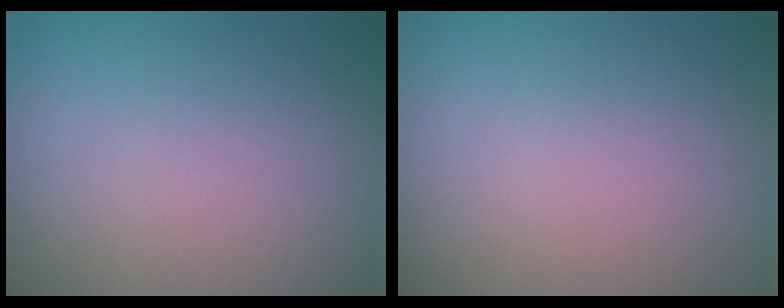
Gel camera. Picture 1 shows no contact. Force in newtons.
{"total": 0.0}